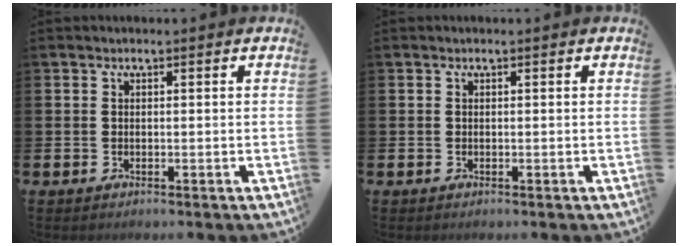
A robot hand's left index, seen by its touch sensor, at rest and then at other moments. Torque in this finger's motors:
{"motor_torque": [0.00, 0.00, 0.01, 0.00]}